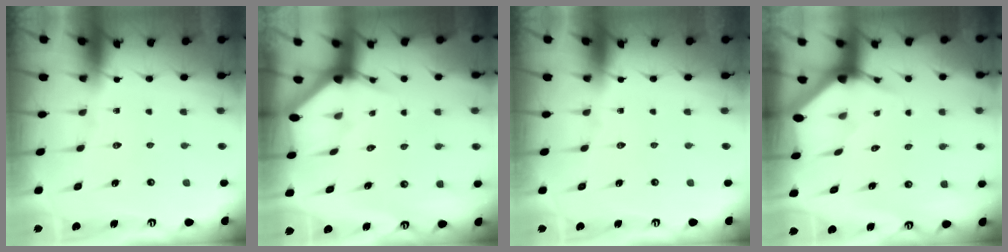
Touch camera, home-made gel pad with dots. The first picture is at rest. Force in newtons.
{"total": 2.5, "press": 2.5, "slide": 0.2}
{"total": 0.0}
{"total": 2.9, "press": 2.9, "slide": 0.1}